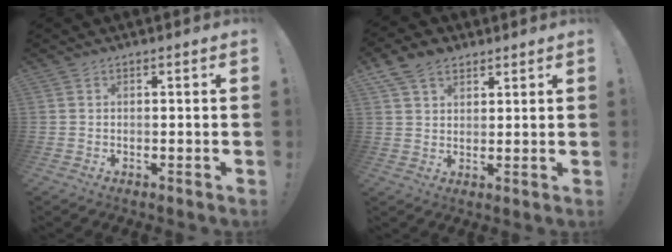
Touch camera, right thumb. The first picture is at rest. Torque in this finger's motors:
{"motor_torque": [1.66, 1.68, 0.93, 0.84, 0.17]}